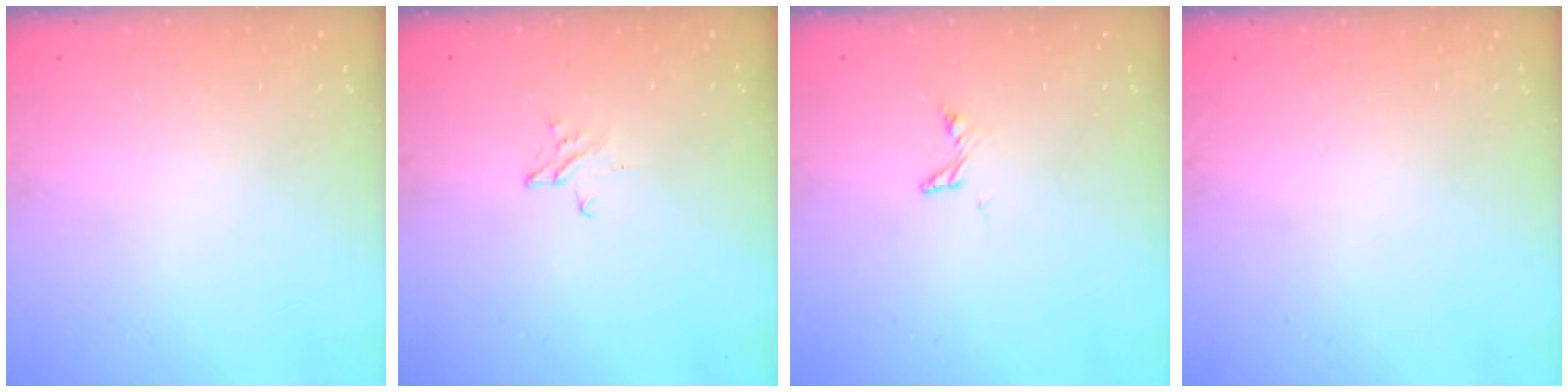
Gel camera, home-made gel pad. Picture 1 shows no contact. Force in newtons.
{"total": 2.1, "press": 2.1, "slide": 0.2}
{"total": 2.7, "press": 2.7, "slide": 0.1}
{"total": 0.0}